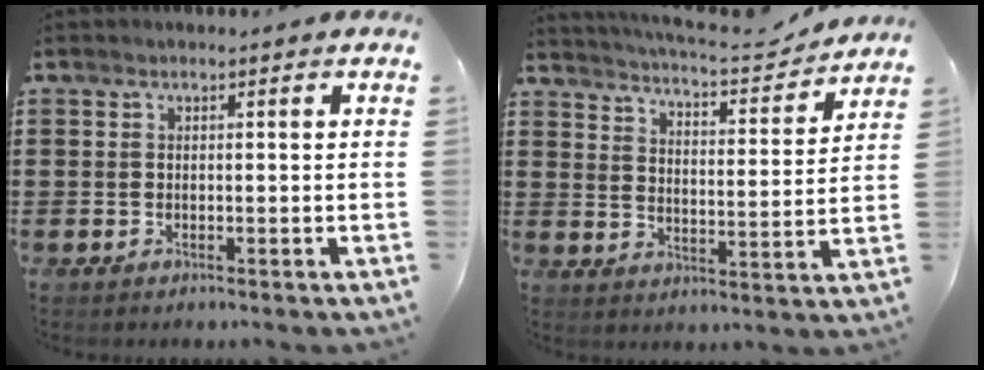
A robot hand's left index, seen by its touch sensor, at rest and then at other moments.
{"total": 5.4, "force": [5.2, 0.1, 1.6], "torque": [-0.049, -0.040, 0.083]}